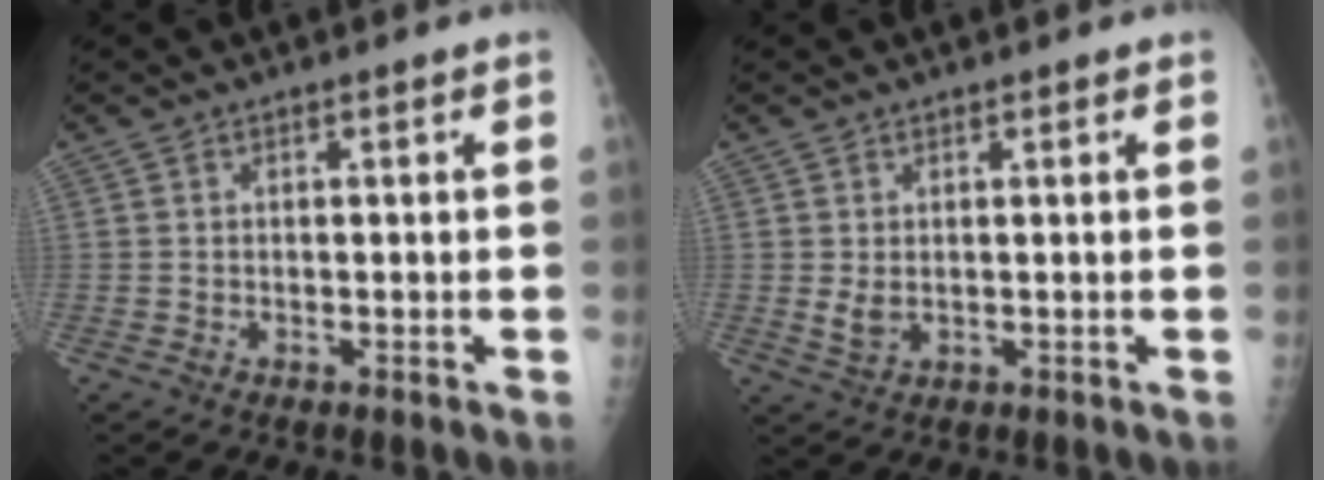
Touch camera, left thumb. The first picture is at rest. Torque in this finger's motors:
{"motor_torque": [0.01, -0.12, 0.50, 0.08, 0.13]}